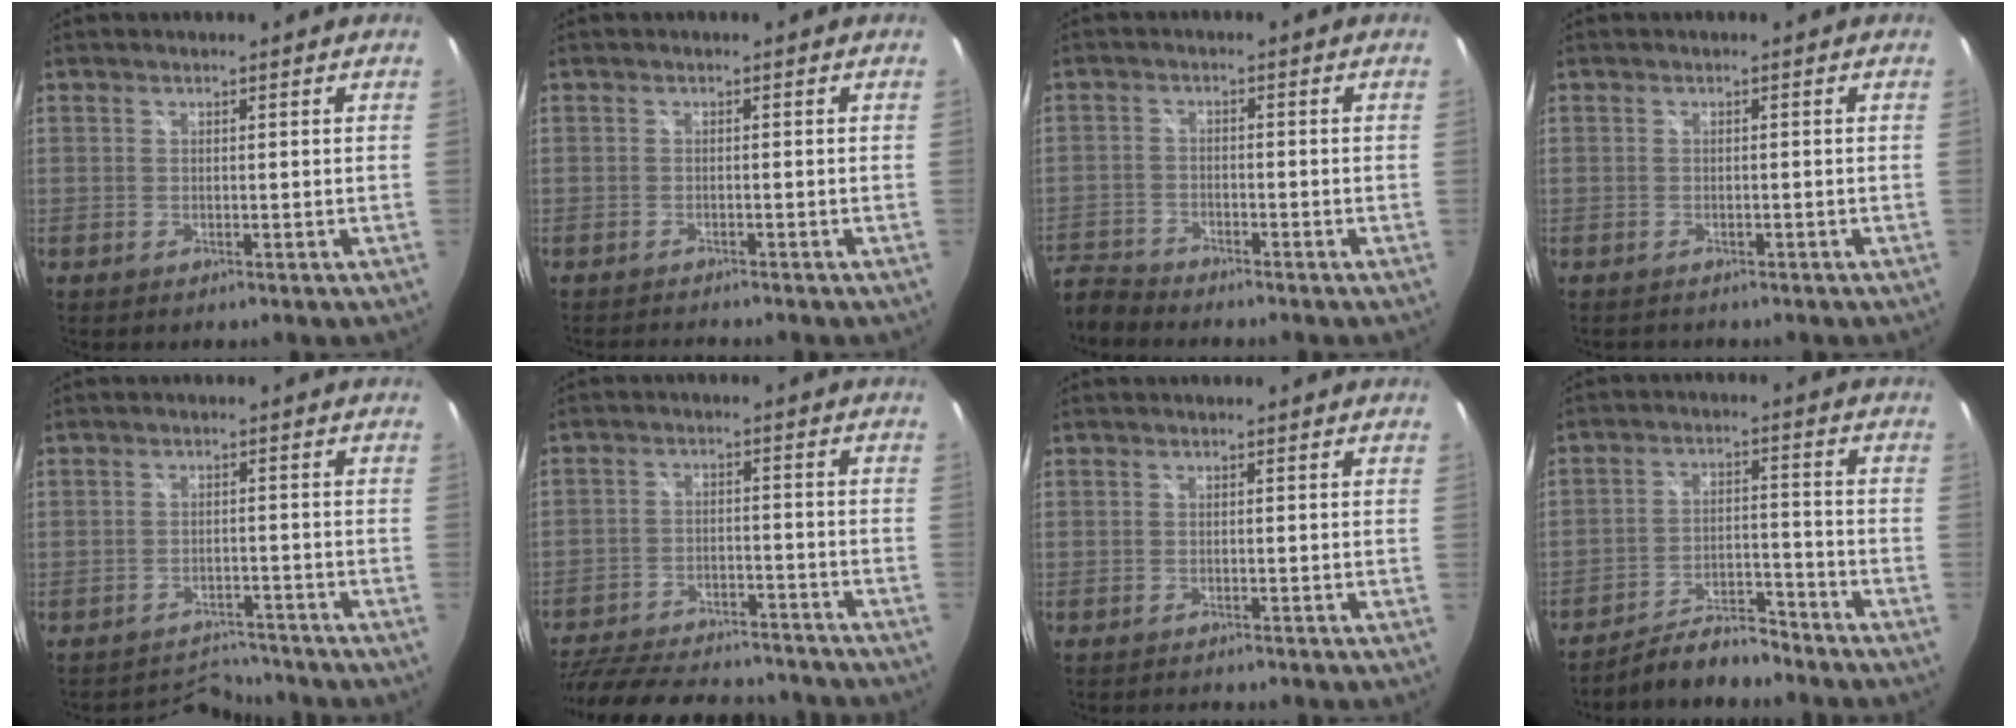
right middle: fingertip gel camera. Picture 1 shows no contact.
{"total": 3.6, "force": [-3.5, -0.1, 1.1], "torque": [-0.027, -0.021, -0.059]}
{"total": 6.8, "force": [-6.6, 1.6, 0.8], "torque": [-0.044, -0.005, -0.135]}
{"total": 1.9, "force": [-1.6, 0.9, 0.5], "torque": [-0.012, -0.007, -0.022]}
{"total": 4.5, "force": [-4.2, 0.7, -1.4], "torque": [0.017, 0.019, -0.068]}
{"total": 24.9, "force": [-20.7, 8.7, 10.8], "torque": [-0.235, -0.010, -0.286]}
{"total": 2.5, "force": [-2.4, 0.2, 0.8], "torque": [-0.019, -0.020, -0.036]}
{"total": 8.4, "force": [-8.0, 1.5, 1.9], "torque": [-0.050, 0.011, -0.127]}